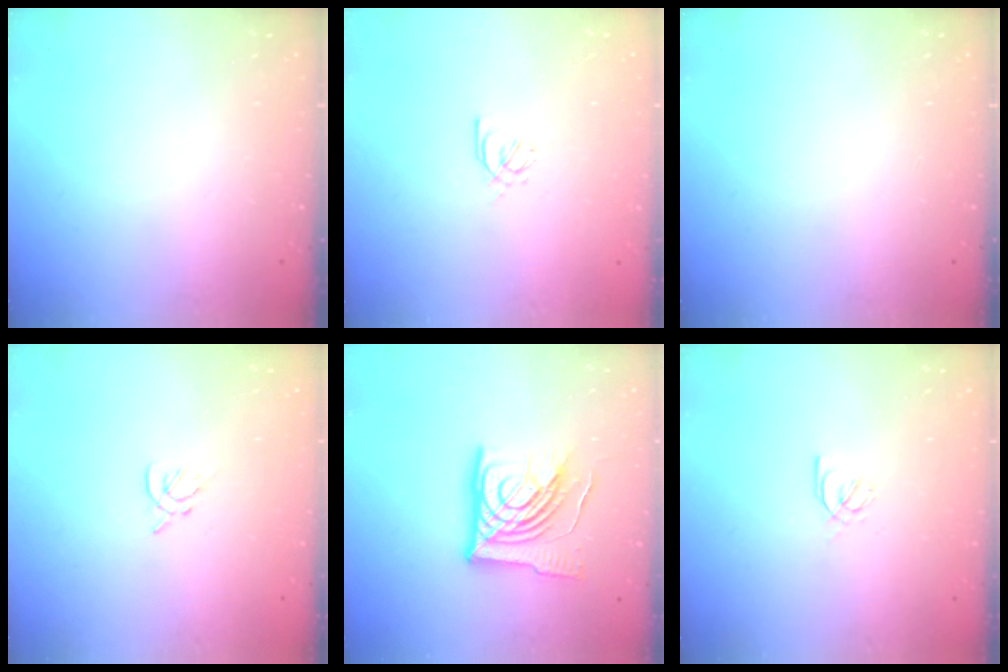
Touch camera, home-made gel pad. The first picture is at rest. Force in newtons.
{"total": 2.6, "press": 2.5, "slide": 0.7}
{"total": 0.0}
{"total": 2.0, "press": 1.9, "slide": 0.5}
{"total": 19.8, "press": 19.7, "slide": 2.5}
{"total": 2.1, "press": 2.1, "slide": 0.2}